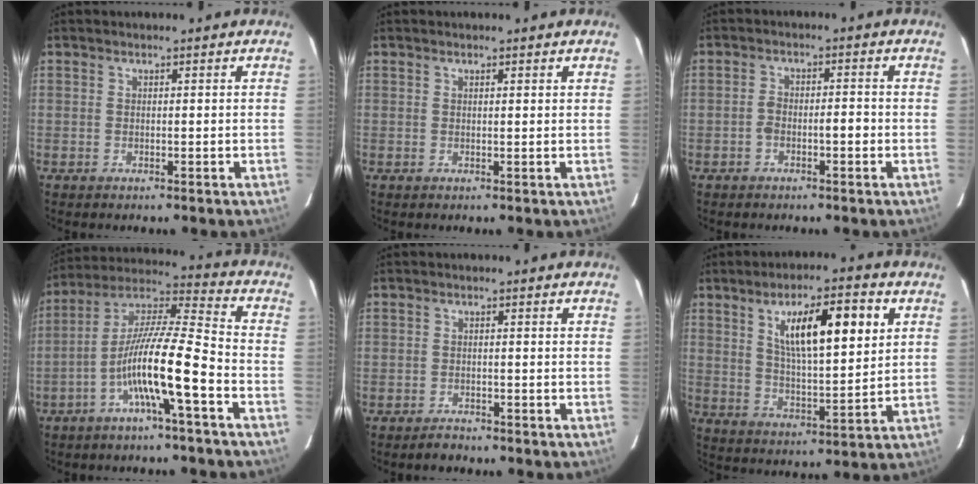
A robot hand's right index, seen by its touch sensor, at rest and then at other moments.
{"total": 0.7, "force": [0.6, 0.1, 0.4], "torque": [-0.008, 0.005, 0.008]}
{"total": 3.3, "force": [-1.2, 1.2, 2.8], "torque": [-0.050, 0.016, -0.018]}
{"total": 13.2, "force": [-5.1, 0.1, 12.2], "torque": [-0.228, 0.016, -0.099]}
{"total": 1.5, "force": [-1.4, 0.5, 0.2], "torque": [-0.006, -0.002, -0.020]}
{"total": 13.5, "force": [5.0, 3.0, 12.1], "torque": [-0.204, 0.009, 0.089]}